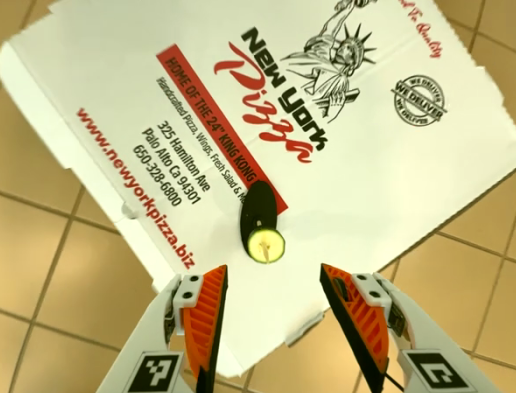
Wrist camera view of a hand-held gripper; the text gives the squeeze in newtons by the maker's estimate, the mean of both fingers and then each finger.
{"total": 0.0}